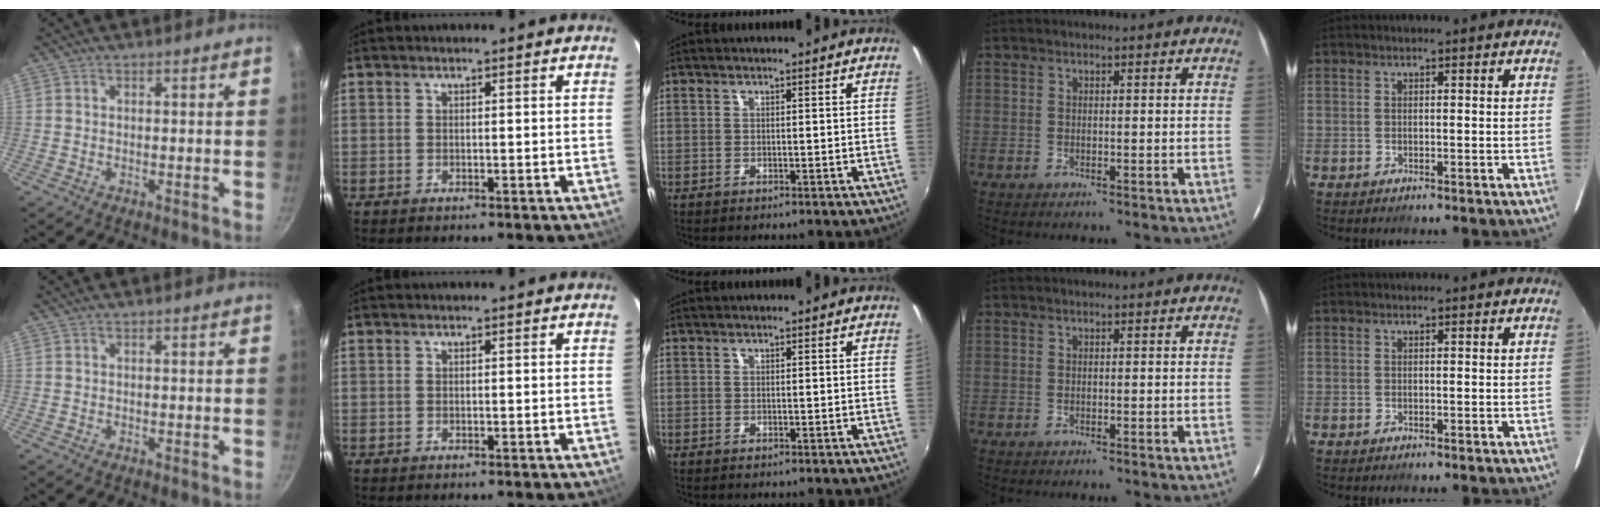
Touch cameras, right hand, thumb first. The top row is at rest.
{}